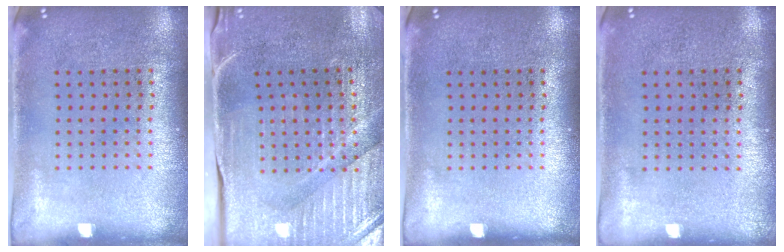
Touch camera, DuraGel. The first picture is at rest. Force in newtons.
{"total": 3.8, "press": 3.8, "slide": 0.7}
{"total": 0.0}
{"total": 0.0}